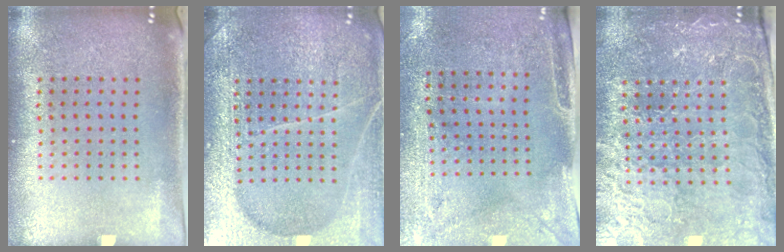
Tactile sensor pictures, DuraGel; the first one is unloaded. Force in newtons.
{"total": 6.6, "press": 6.6, "slide": 0.8}
{"total": 3.0, "press": 2.3, "slide": 1.8}
{"total": 4.0, "press": 3.8, "slide": 1.0}